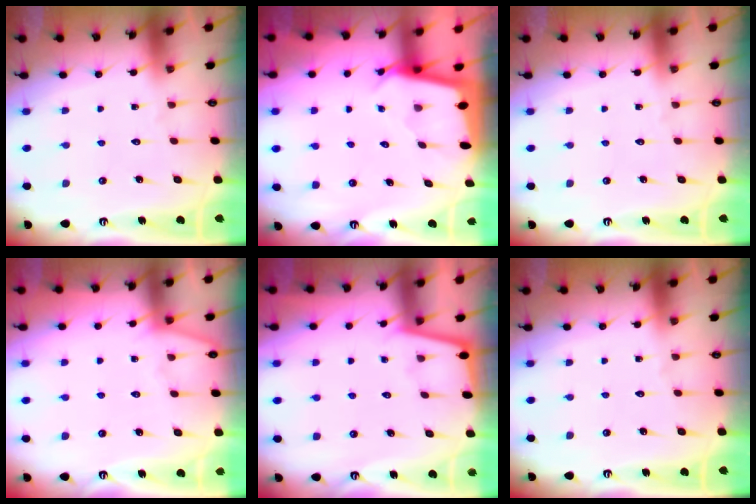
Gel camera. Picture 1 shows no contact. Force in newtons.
{"total": 2.3, "press": 2.3, "slide": 0.2}
{"total": 0.0}
{"total": 3.6, "press": 3.5, "slide": 0.5}
{"total": 1.8, "press": 1.8, "slide": 0.4}
{"total": 0.0}